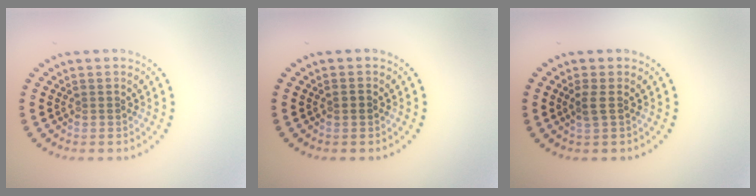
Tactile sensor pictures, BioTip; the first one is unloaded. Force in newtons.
{"total": 0.8, "press": 0.8, "slide": 0.4}
{"total": 1.5, "press": 1.2, "slide": 0.8}